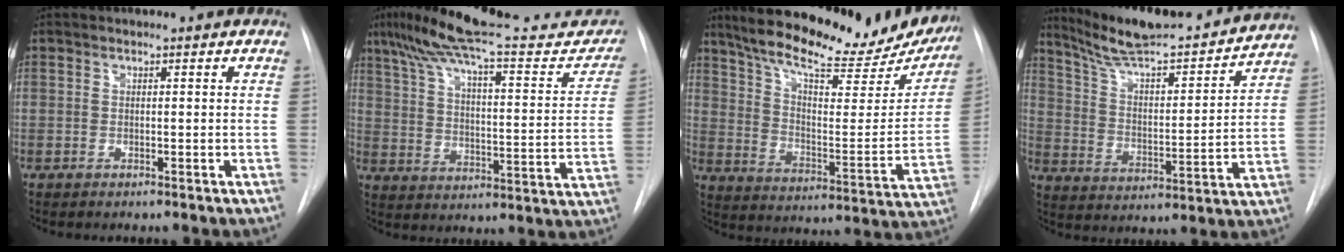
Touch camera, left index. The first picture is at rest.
{"total": 28.5, "force": [24.0, 4.9, 14.5], "torque": [-0.226, -0.013, 0.321]}
{"total": 27.1, "force": [22.5, 6.8, 13.3], "torque": [-0.213, -0.028, 0.301]}
{"total": 21.4, "force": [19.4, 2.8, 8.5], "torque": [-0.133, -0.007, 0.288]}